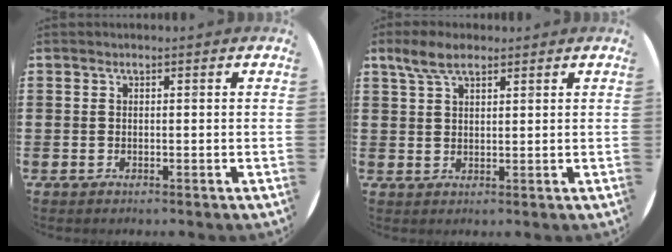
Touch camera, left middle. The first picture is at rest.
{"total": 4.7, "force": [3.3, 2.0, 2.6], "torque": [-0.049, 0.002, 0.059]}